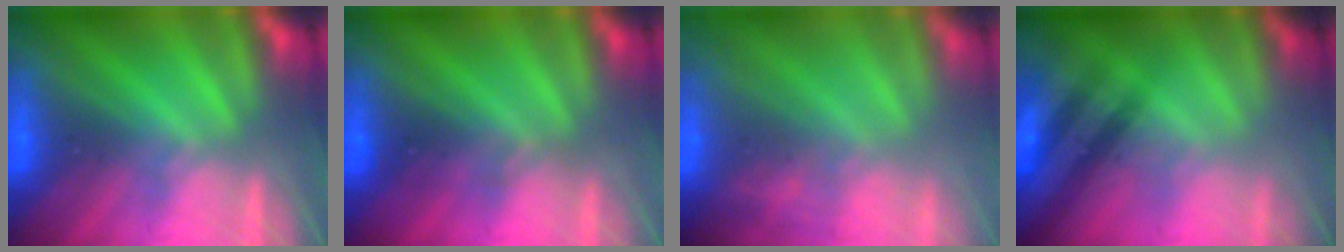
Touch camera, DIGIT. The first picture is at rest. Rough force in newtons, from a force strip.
{"total": 2.3}
{"total": 5.5}
{"total": 2.8}